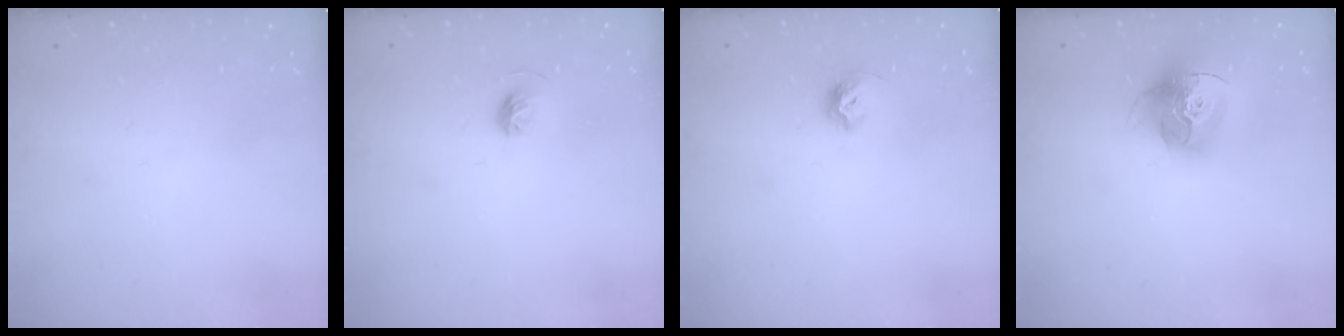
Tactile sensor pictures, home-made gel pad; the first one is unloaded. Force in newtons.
{"total": 5.4, "press": 5.2, "slide": 1.2}
{"total": 7.1, "press": 7.0, "slide": 0.8}
{"total": 16.0, "press": 16.0, "slide": 1.5}